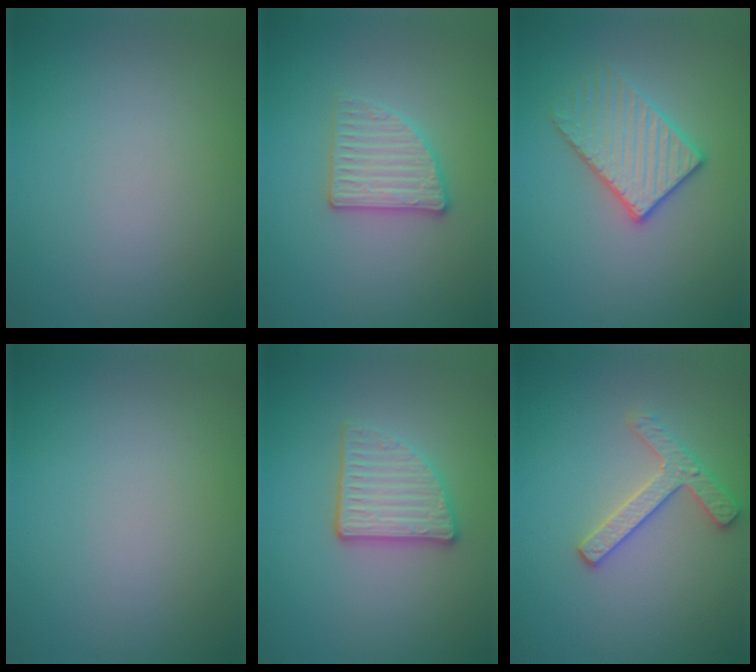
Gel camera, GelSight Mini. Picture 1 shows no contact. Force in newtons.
{"total": 2.8, "press": 2.7, "slide": 0.5}
{"total": 3.0, "press": 2.9, "slide": 0.8}
{"total": 0.0}
{"total": 3.6, "press": 3.1, "slide": 1.8}
{"total": 2.7, "press": 2.6, "slide": 0.7}